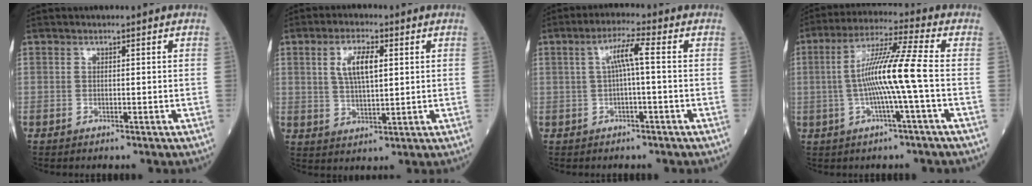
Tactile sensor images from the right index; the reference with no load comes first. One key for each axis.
{"total": 6.5, "fx": 1.9, "fy": 2.1, "fz": 5.9, "tx": -0.114, "ty": 0.007, "tz": 0.039}
{"total": 4.4, "fx": 0.4, "fy": 0.1, "fz": 4.4, "tx": -0.082, "ty": 0.016, "tz": 0.009}
{"total": 10.5, "fx": -1.1, "fy": -1.2, "fz": 10.4, "tx": -0.197, "ty": 0.012, "tz": -0.023}